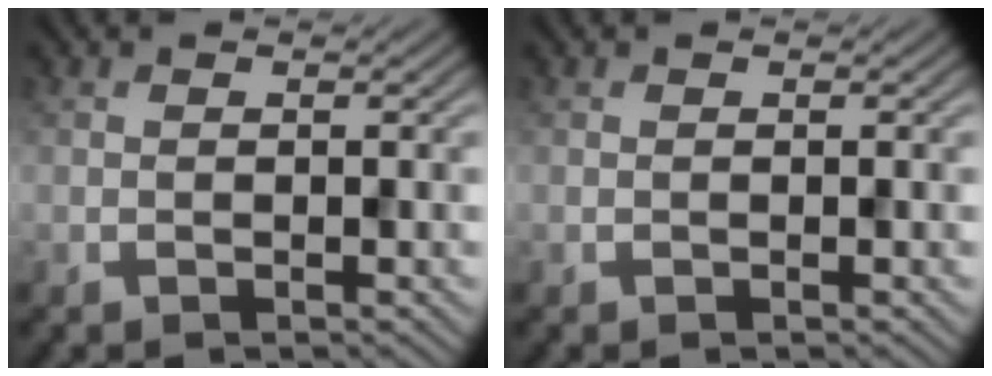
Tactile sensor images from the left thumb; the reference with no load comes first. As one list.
[{"total": 0.0}]